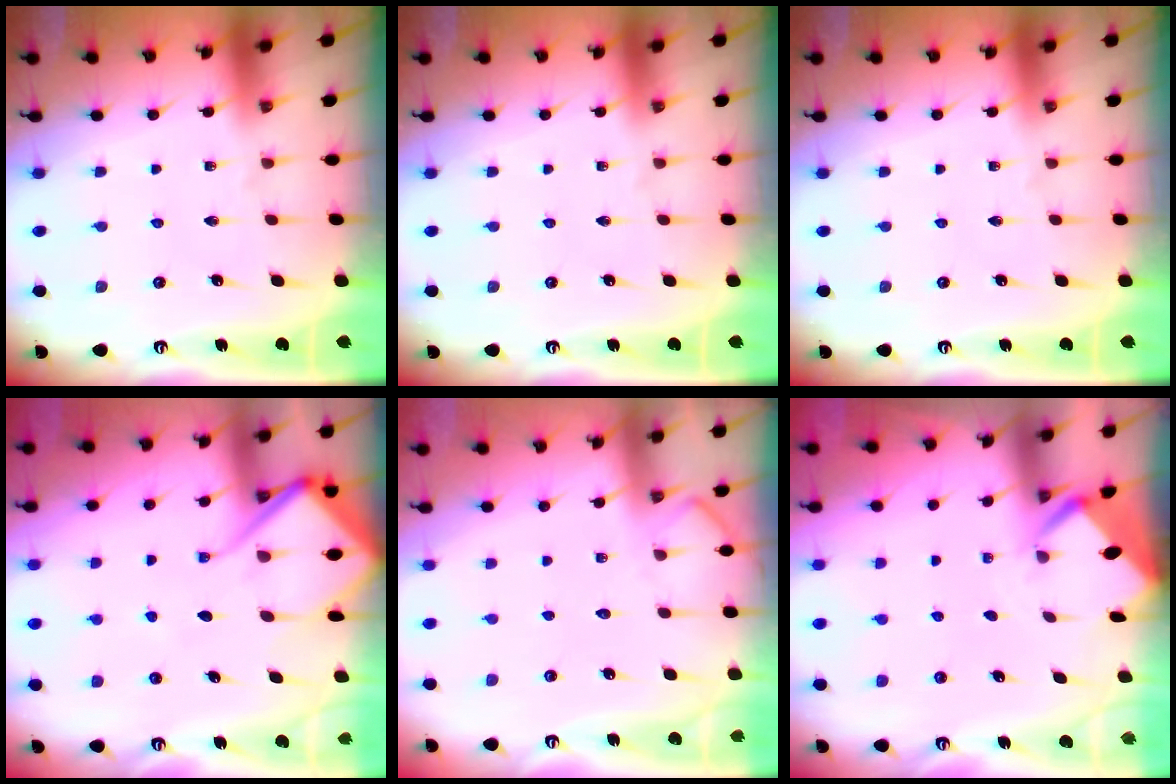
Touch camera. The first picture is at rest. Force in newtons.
{"total": 0.0}
{"total": 0.0}
{"total": 10.4, "press": 10.3, "slide": 0.8}
{"total": 4.9, "press": 4.9, "slide": 0.5}
{"total": 2.5, "press": 2.5, "slide": 0.1}